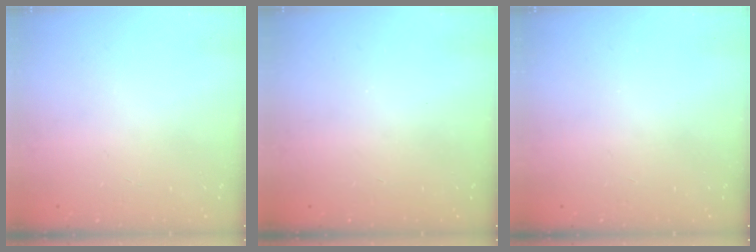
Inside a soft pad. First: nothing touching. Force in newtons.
{"total": 0.0}
{"total": 0.0}